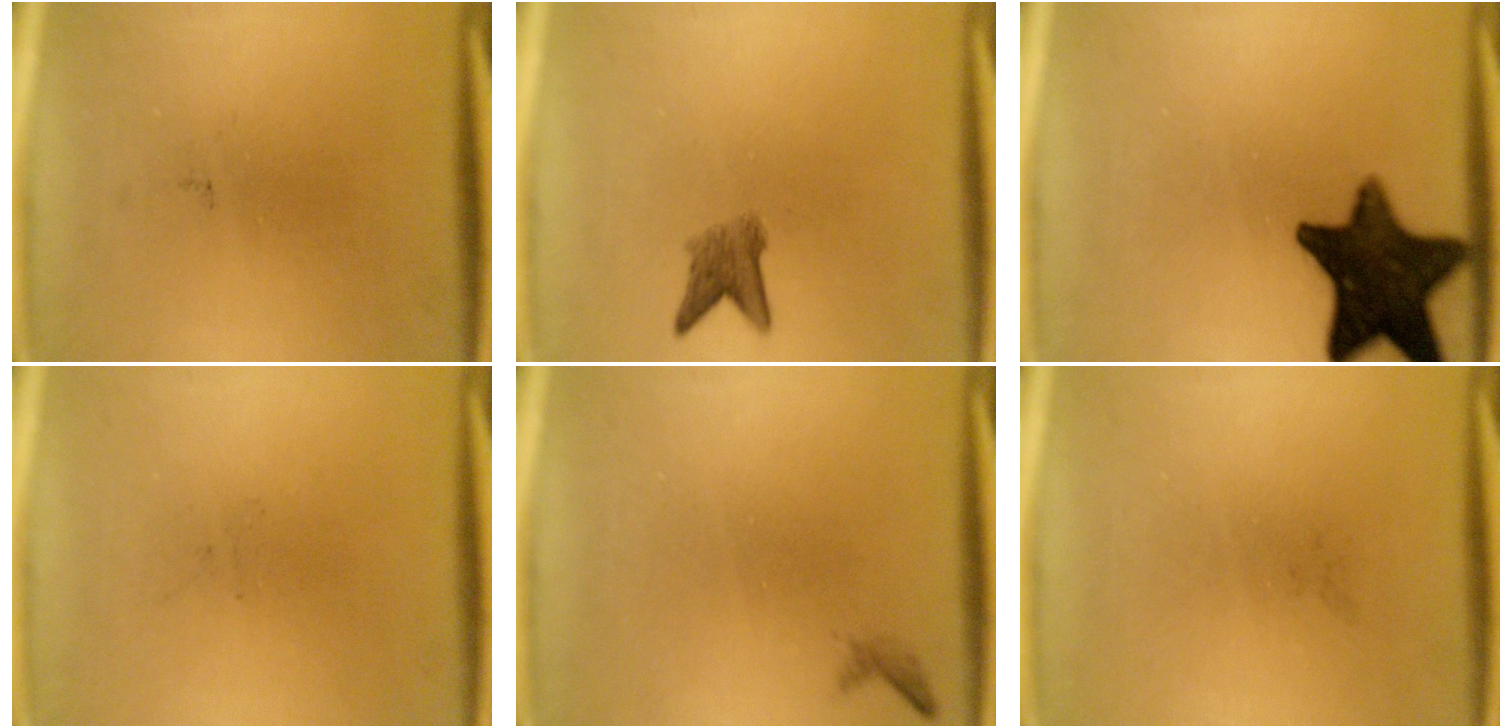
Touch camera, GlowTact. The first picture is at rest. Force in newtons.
{"total": 3.0}
{"total": 15.0}
{"total": 0.0}
{"total": 0.6}
{"total": 0.0}